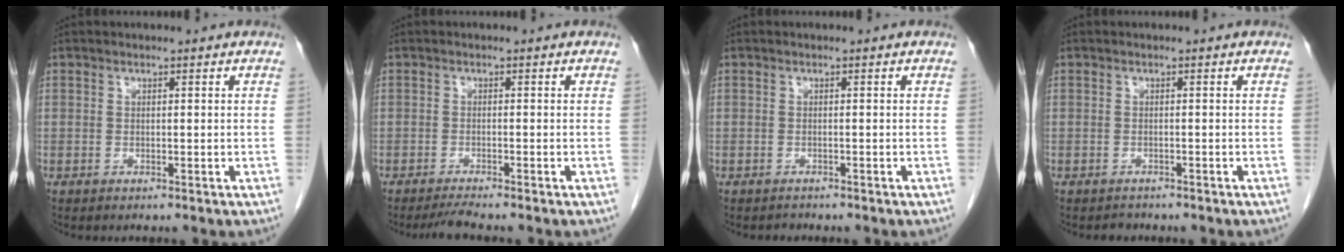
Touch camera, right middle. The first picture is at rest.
{"total": 2.2, "force": [-1.9, -0.6, 0.8], "torque": [-0.023, -0.009, -0.037]}
{"total": 0.6, "force": [-0.6, 0.2, -0.1], "torque": [-0.004, -0.001, -0.011]}
{"total": 1.1, "force": [-1.0, 0.5, -0.1], "torque": [-0.002, 0.000, -0.015]}